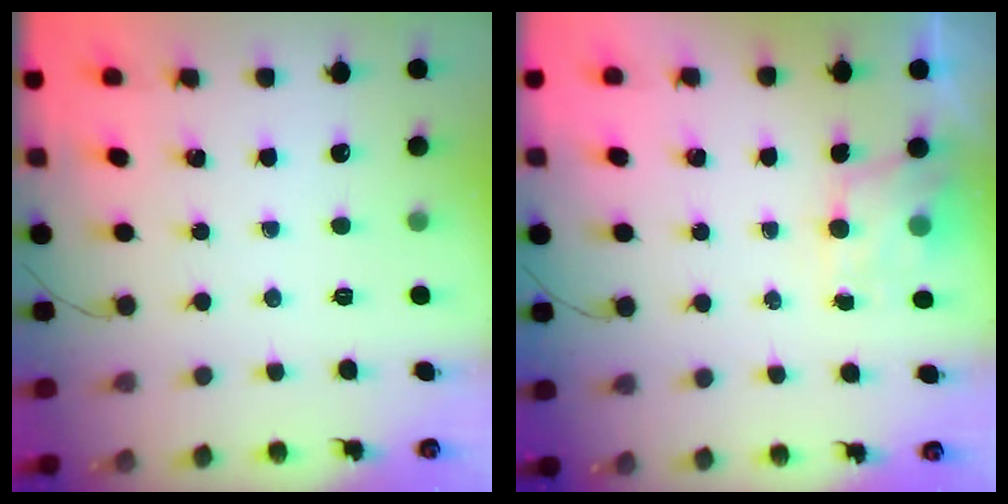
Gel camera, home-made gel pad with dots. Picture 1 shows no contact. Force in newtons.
{"total": 4.4, "press": 4.3, "slide": 1.0}